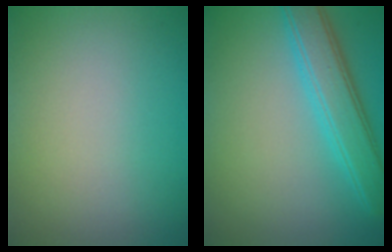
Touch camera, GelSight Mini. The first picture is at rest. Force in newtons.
{"total": 4.6, "press": 4.6, "slide": 0.1}